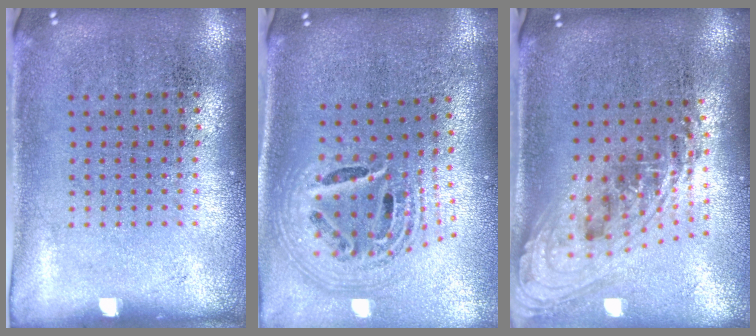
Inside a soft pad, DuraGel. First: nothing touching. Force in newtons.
{"total": 2.5, "press": 1.7, "slide": 1.9}
{"total": 2.2, "press": 1.6, "slide": 1.6}